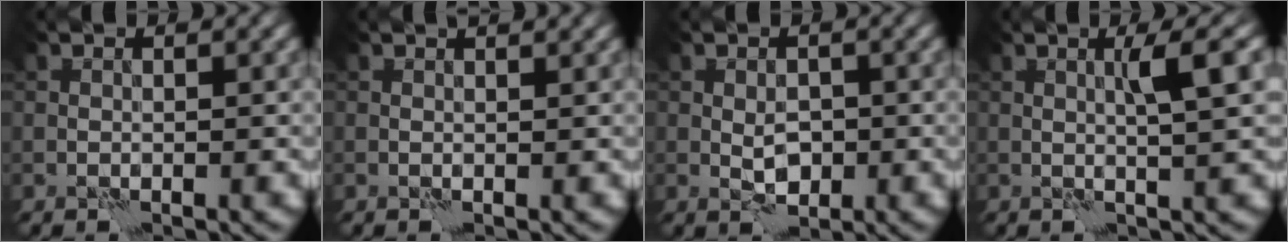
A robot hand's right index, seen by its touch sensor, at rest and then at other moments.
{"total": 1.2, "force": [0.8, 0.3, 0.7], "torque": [-0.012, 0.000, 0.008]}
{"total": 2.2, "force": [-0.4, 1.4, 1.7], "torque": [-0.025, -0.001, -0.006]}
{"total": 3.4, "force": [0.8, 0.0, 3.3], "torque": [-0.055, 0.007, 0.011]}